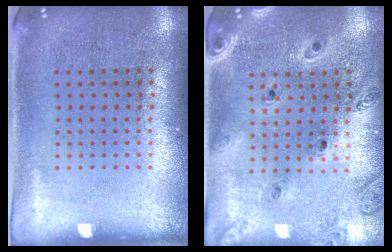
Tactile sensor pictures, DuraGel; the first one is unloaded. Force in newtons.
{"total": 1.4, "press": 1.4, "slide": 0.2}